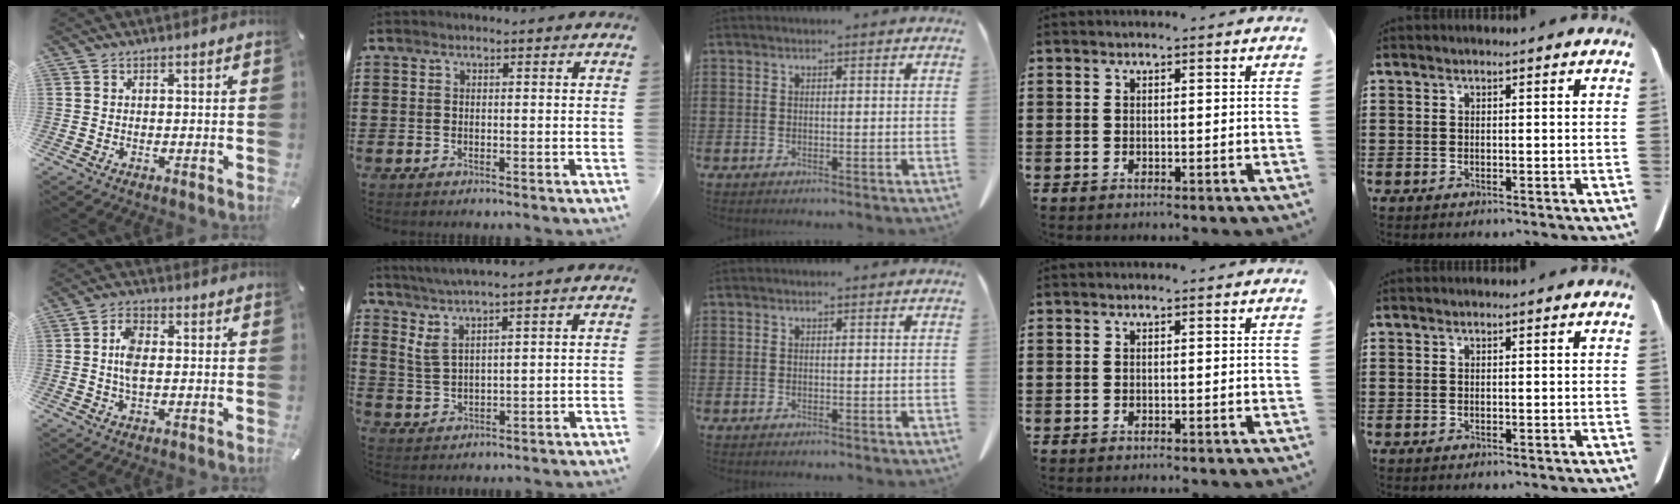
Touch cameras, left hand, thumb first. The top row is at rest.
{"thumb": {"total": 5.4, "force": [0.0, 2.8, 4.7], "torque": [-0.102, 0.003, -0.003]}, "index": {"total": 4.1, "force": [3.0, 0.5, 2.7], "torque": [-0.069, -0.011, 0.051]}}